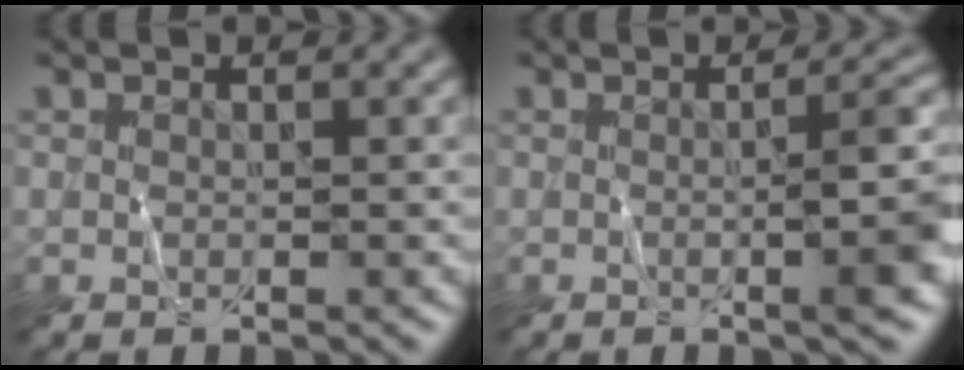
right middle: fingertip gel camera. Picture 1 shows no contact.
{"total": 5.3, "force": [-0.4, 1.1, 5.2], "torque": [-0.060, 0.007, -0.008]}